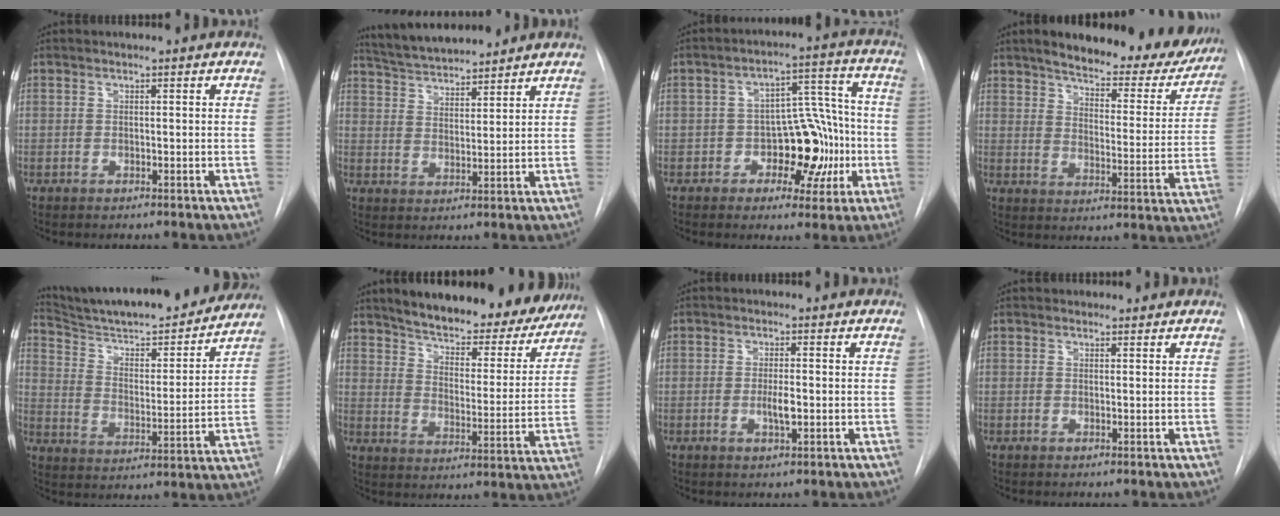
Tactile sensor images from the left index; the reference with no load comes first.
{"total": 9.8, "force": [9.1, 1.4, 3.1], "torque": [-0.057, 0.019, 0.158]}
{"total": 11.1, "force": [-3.1, 6.4, 8.5], "torque": [-0.106, 0.032, -0.039]}
{"total": 22.5, "force": [18.9, 6.7, 10.1], "torque": [-0.133, -0.026, 0.229]}
{"total": 23.6, "force": [21.6, 2.9, 9.1], "torque": [-0.144, -0.030, 0.310]}
{"total": 23.5, "force": [20.5, 6.4, 9.5], "torque": [-0.137, -0.028, 0.261]}
{"total": 2.7, "force": [-0.7, 0.5, 2.5], "torque": [-0.048, -0.004, -0.011]}
{"total": 0.8, "force": [0.6, 0.5, -0.1], "torque": [0.001, 0.001, 0.005]}